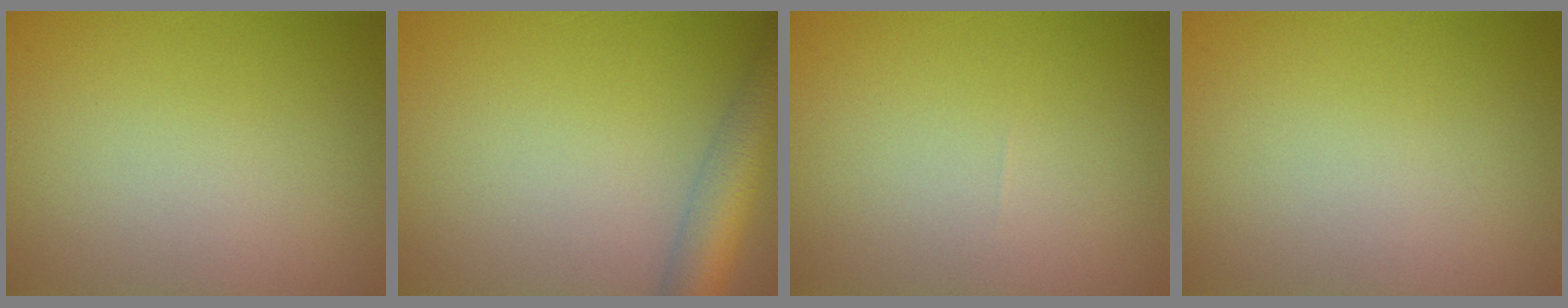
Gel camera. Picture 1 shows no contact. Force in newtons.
{"total": 5.1, "press": 5.1, "slide": 0.3}
{"total": 0.0}
{"total": 0.0}